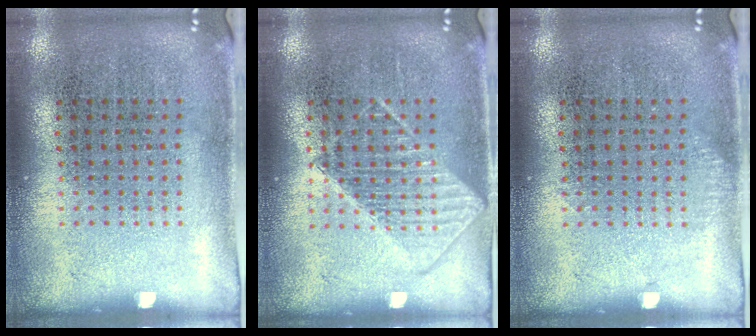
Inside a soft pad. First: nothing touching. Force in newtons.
{"total": 2.2, "press": 2.1, "slide": 0.4}
{"total": 0.6, "press": 0.6, "slide": 0.2}